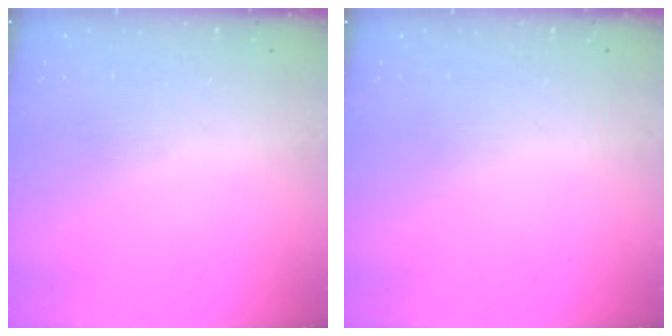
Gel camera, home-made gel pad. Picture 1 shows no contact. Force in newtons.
{"total": 0.0}